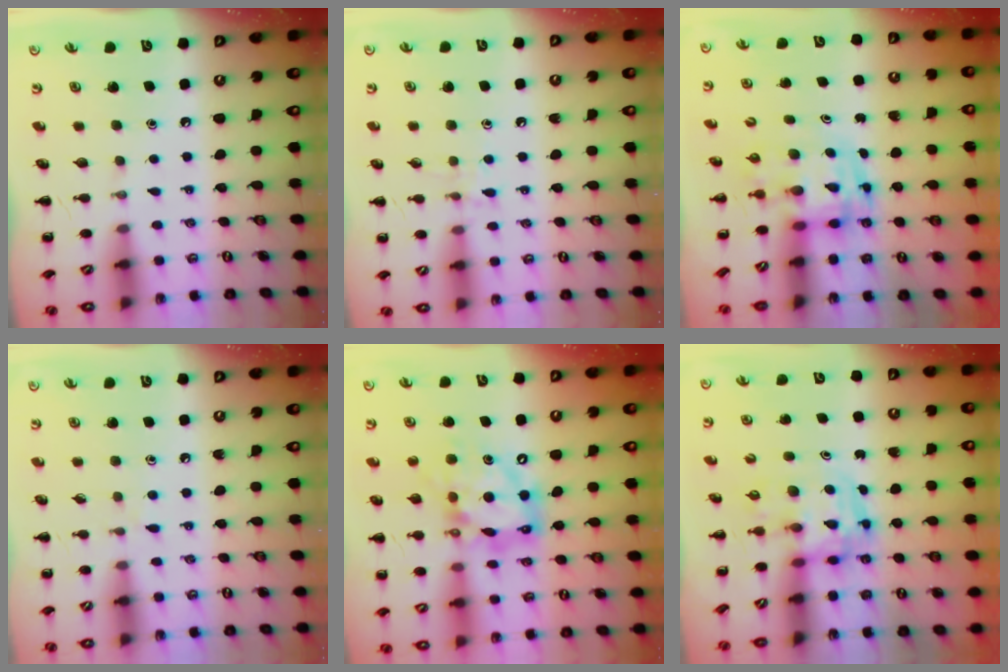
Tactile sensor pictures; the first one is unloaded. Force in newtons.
{"total": 6.9, "press": 6.7, "slide": 1.5}
{"total": 3.5, "press": 3.5, "slide": 0.6}
{"total": 5.3, "press": 4.9, "slide": 2.0}
{"total": 12.7, "press": 12.0, "slide": 4.0}
{"total": 3.5, "press": 3.4, "slide": 0.6}